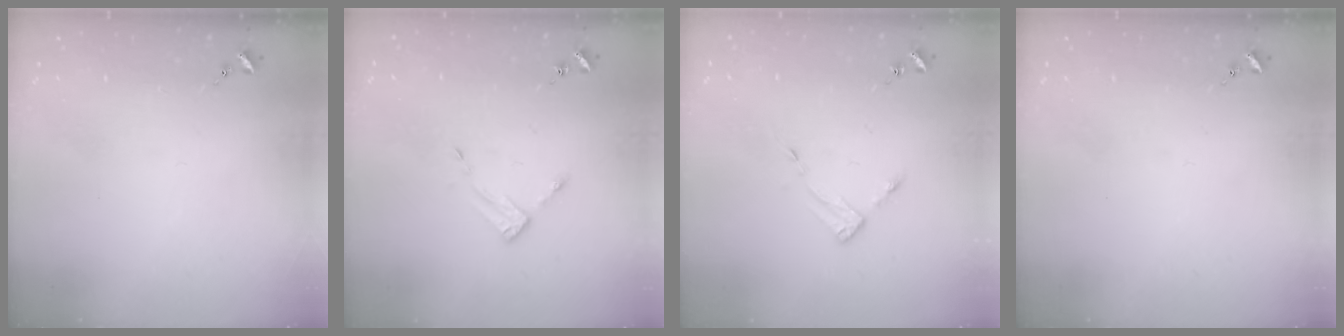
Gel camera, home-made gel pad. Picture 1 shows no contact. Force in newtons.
{"total": 3.5, "press": 3.5, "slide": 0.3}
{"total": 3.4, "press": 3.4, "slide": 0.4}
{"total": 0.0}